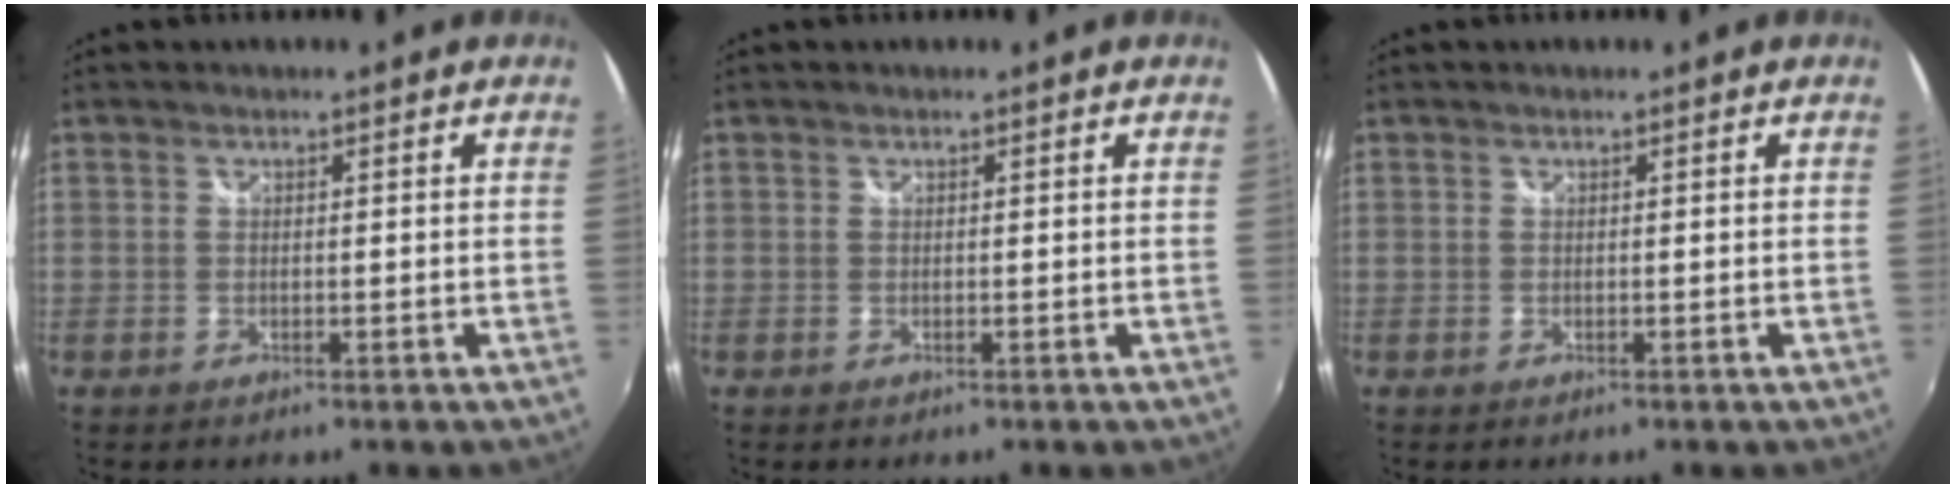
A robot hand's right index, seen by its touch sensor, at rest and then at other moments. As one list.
[{"total": 0.0}, {"total": 0.0}]